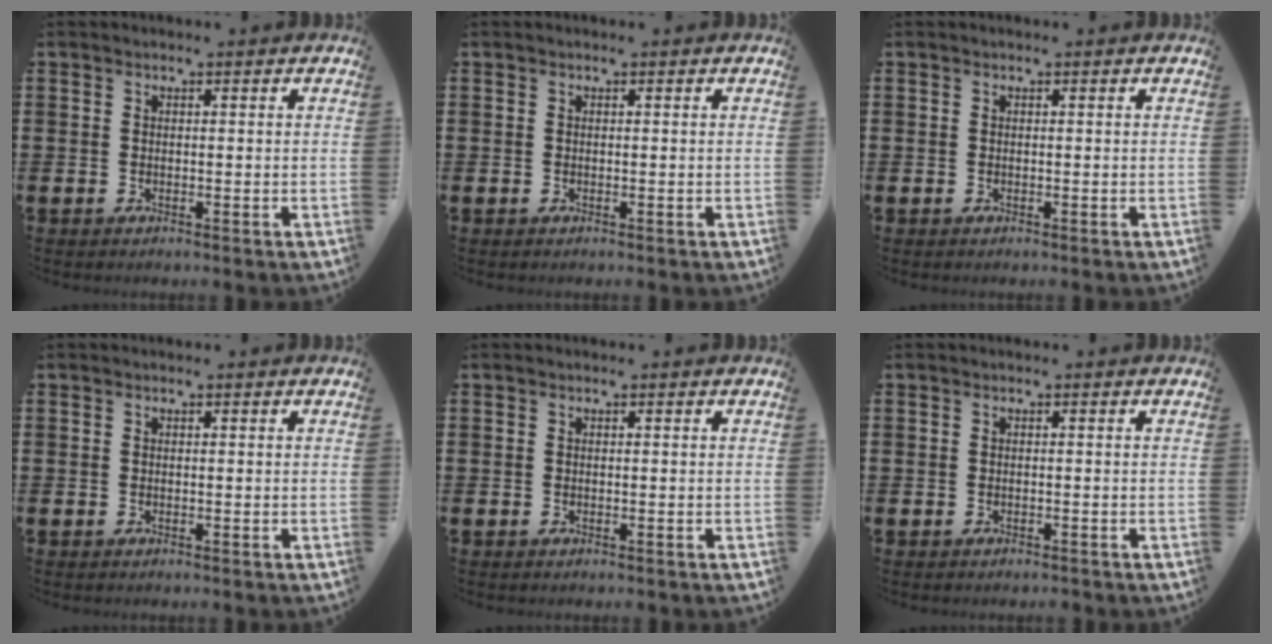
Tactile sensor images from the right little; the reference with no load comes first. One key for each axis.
{"total": 0.0}
{"total": 0.0}
{"total": 0.0}
{"total": 0.0}
{"total": 0.0}